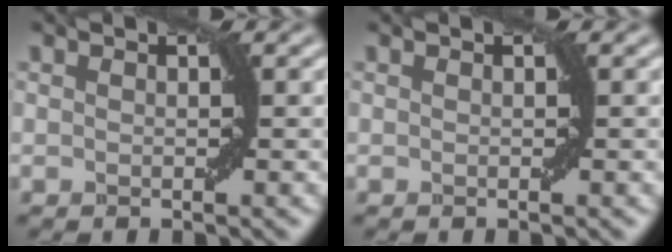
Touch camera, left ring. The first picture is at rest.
{"total": 0.0}